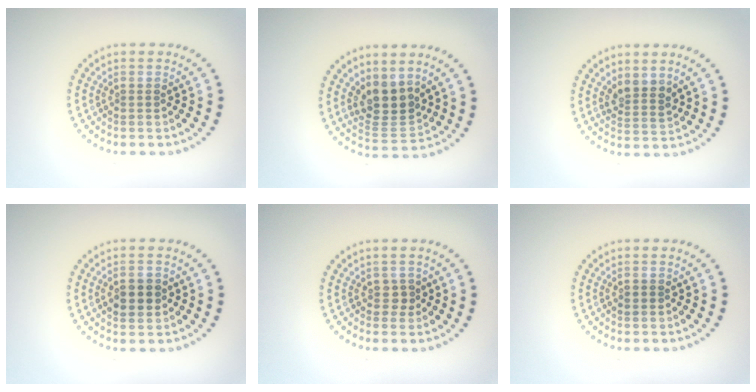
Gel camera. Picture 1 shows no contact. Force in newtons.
{"total": 4.0, "press": 3.3, "slide": 2.2}
{"total": 2.4, "press": 1.9, "slide": 1.4}
{"total": 2.3, "press": 2.3, "slide": 0.2}
{"total": 1.0, "press": 0.9, "slide": 0.4}
{"total": 0.7, "press": 0.7, "slide": 0.1}